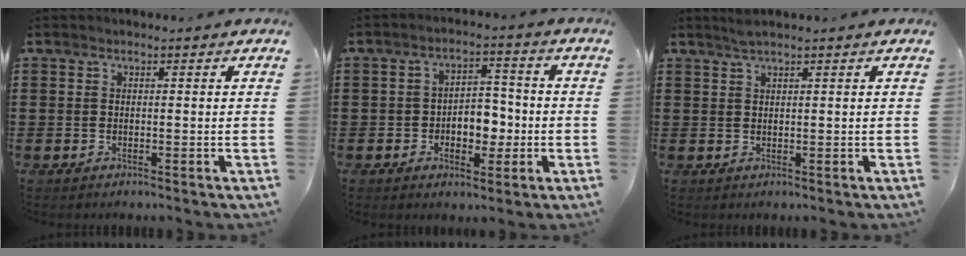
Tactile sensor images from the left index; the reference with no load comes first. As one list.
[{"total": 5.1, "force": [-1.3, 3.5, 3.4], "torque": [-0.061, 0.008, -0.030]}, {"total": 1.7, "force": [1.3, 0.0, 1.0], "torque": [-0.023, -0.001, 0.025]}]